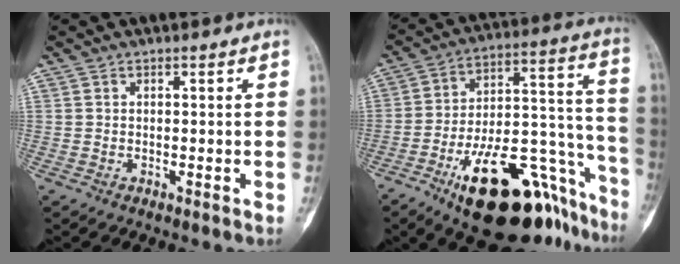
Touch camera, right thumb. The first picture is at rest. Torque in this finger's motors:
{"motor_torque": [3.51, 1.50, 1.37, -1.41, 0.40]}